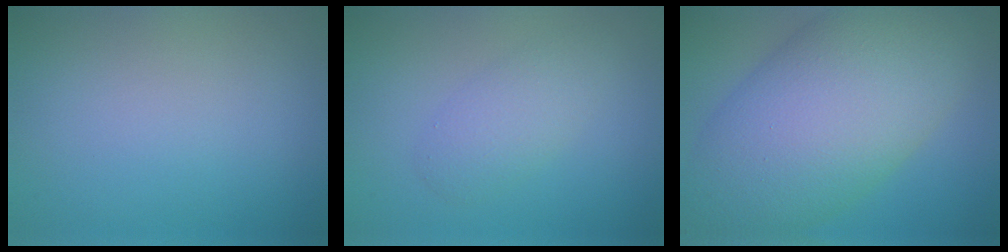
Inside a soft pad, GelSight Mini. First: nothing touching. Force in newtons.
{"total": 2.6, "press": 2.6, "slide": 0.2}
{"total": 14.3, "press": 14.3, "slide": 0.7}